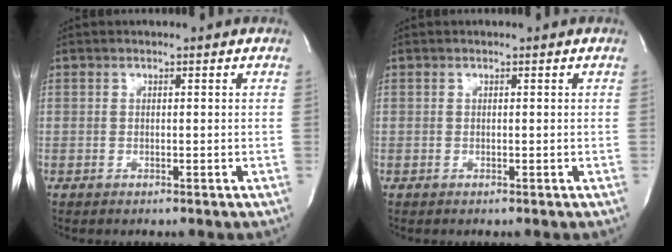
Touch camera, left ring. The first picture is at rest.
{"total": 0.0}